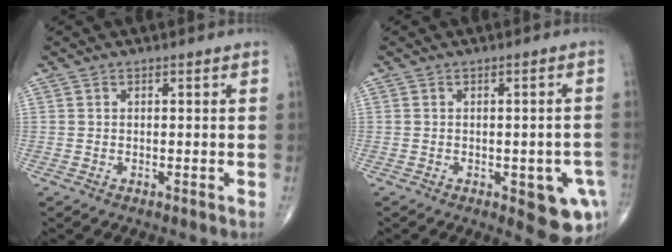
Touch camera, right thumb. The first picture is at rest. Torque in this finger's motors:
{"motor_torque": [1.23, 1.14, 0.65, -1.00, 0.20]}